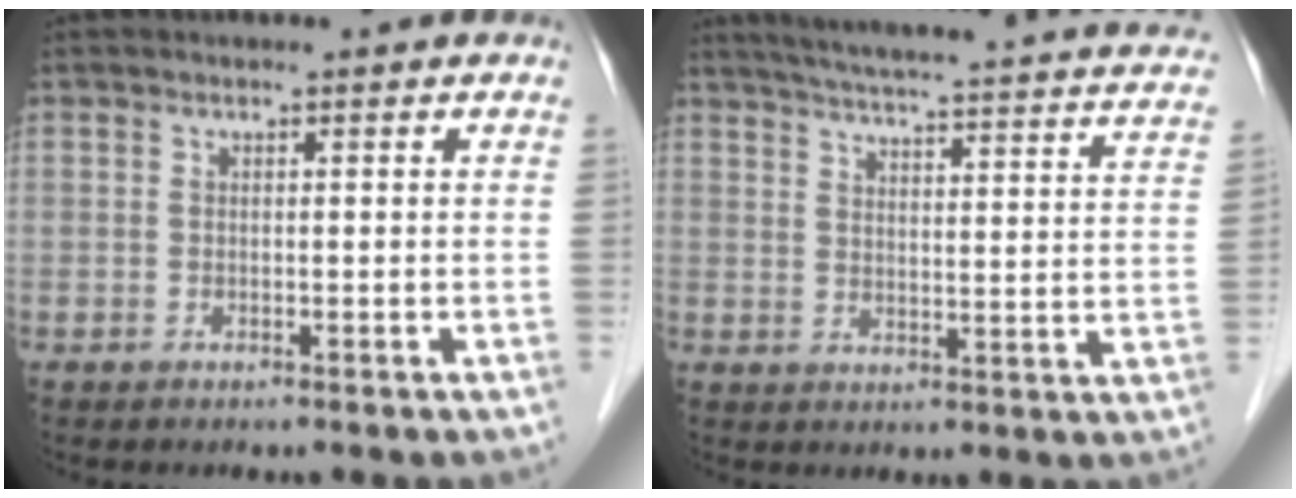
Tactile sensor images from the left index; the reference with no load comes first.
{"total": 28.4, "force": [25.8, 2.2, 11.6], "torque": [-0.175, -0.040, 0.307]}